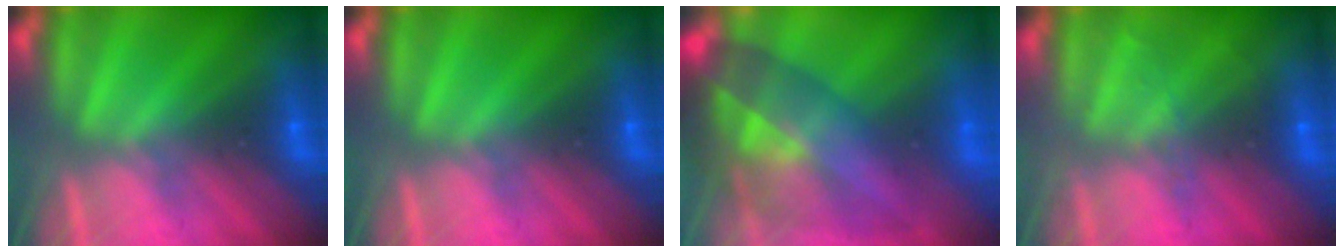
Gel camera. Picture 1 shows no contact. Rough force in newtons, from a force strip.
{"total": 0.0}
{"total": 7.8}
{"total": 1.9}